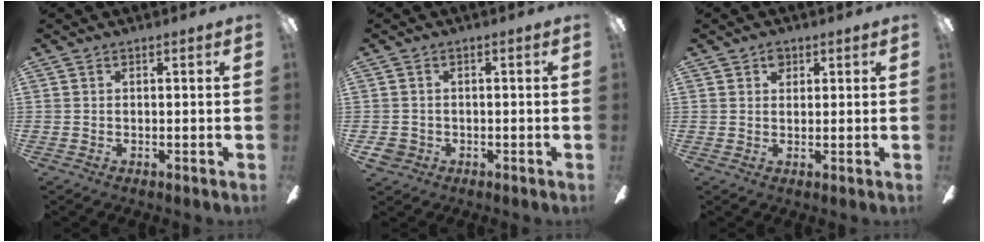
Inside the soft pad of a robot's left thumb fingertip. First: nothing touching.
{"total": 3.0, "force": [-1.3, 2.5, 1.0], "torque": [-0.030, 0.003, -0.027]}
{"total": 2.6, "force": [1.5, 1.8, 1.1], "torque": [-0.008, -0.001, 0.023]}